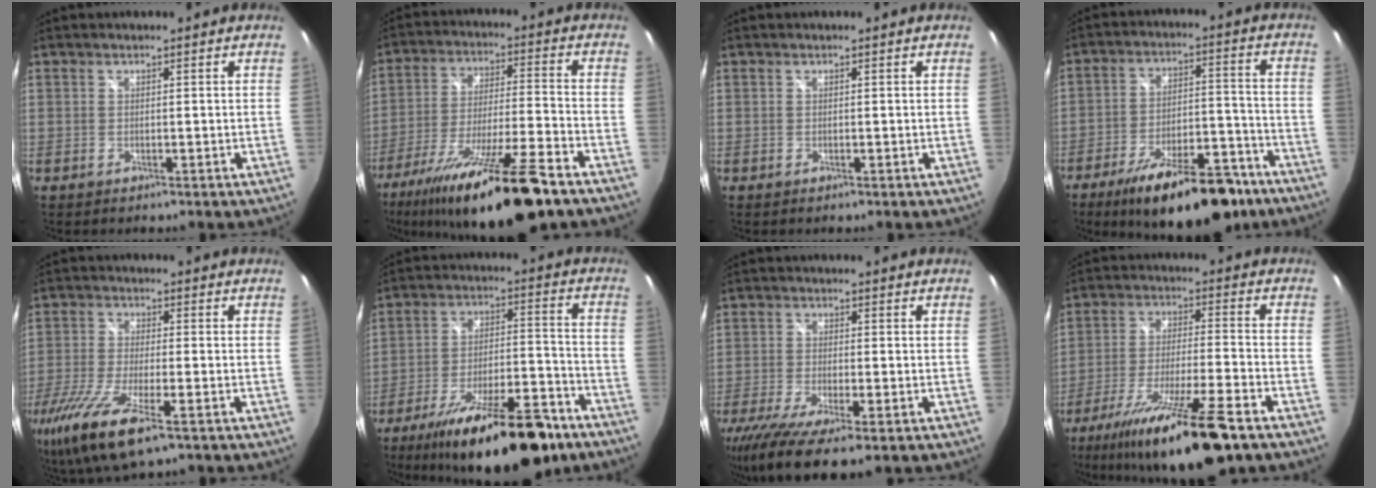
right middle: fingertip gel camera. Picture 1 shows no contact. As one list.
[{"total": 22.2, "force": [-16.1, 1.9, 15.1], "torque": [-0.280, -0.046, -0.267]}, {"total": 0.0}, {"total": 21.0, "force": [-15.3, 7.3, 12.4], "torque": [-0.198, -0.006, -0.216]}, {"total": 15.1, "force": [-8.6, 3.6, 12.0], "torque": [-0.256, -0.056, -0.161]}, {"total": 22.8, "force": [-16.7, 6.7, 14.0], "torque": [-0.233, -0.023, -0.246]}, {"total": 11.7, "force": [-7.4, 2.3, 8.7], "torque": [-0.189, -0.054, -0.131]}, {"total": 19.3, "force": [-13.7, 1.7, 13.5], "torque": [-0.253, -0.044, -0.231]}]